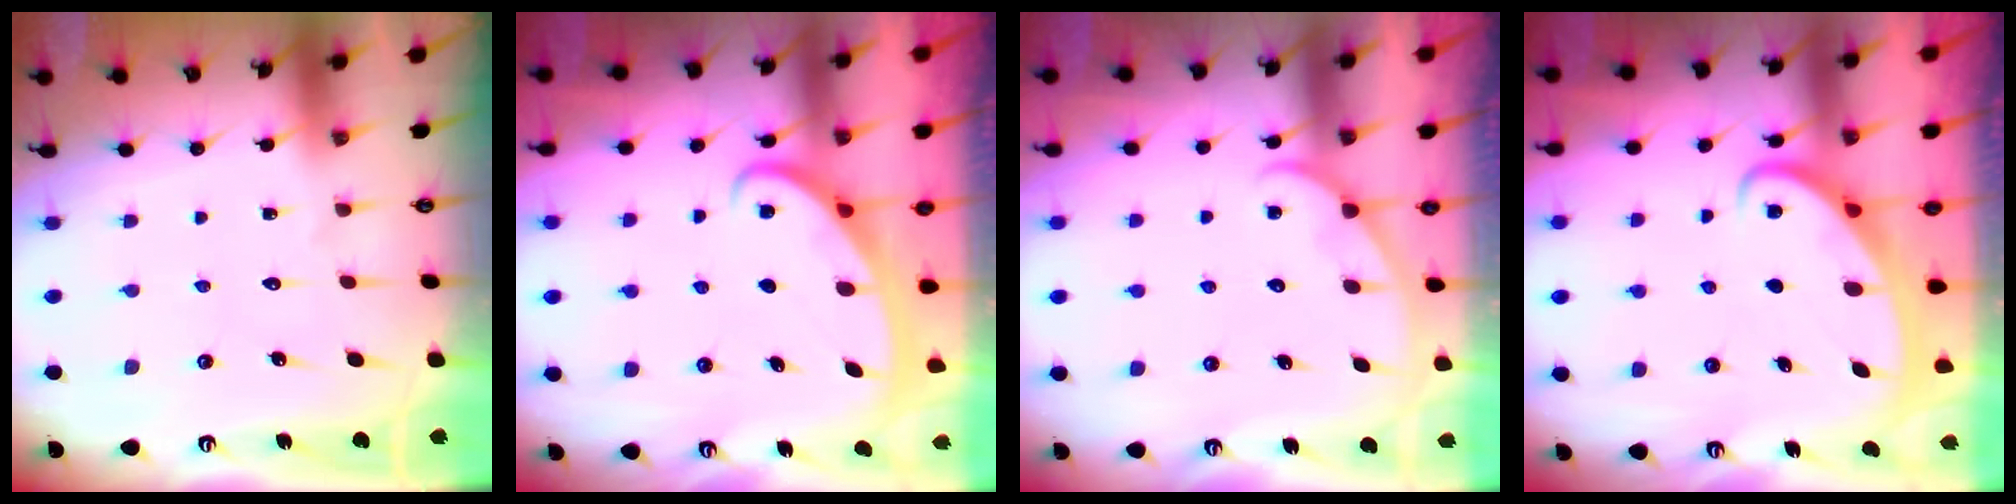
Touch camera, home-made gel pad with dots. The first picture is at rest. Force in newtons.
{"total": 2.6, "press": 2.5, "slide": 0.4}
{"total": 4.2, "press": 4.2, "slide": 0.3}
{"total": 2.5, "press": 2.5, "slide": 0.4}